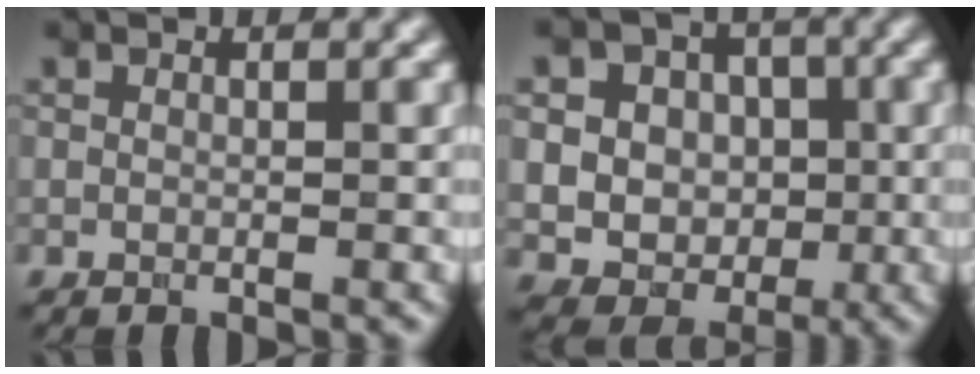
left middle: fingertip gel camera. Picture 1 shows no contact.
{"total": 9.3, "force": [1.1, 8.5, 3.6], "torque": [-0.073, 0.032, 0.009]}